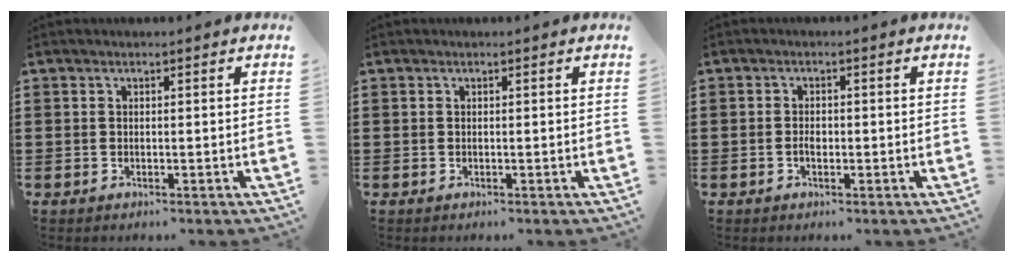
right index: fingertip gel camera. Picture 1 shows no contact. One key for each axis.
{"total": 0.0}
{"total": 1.3, "fx": -0.4, "fy": 0.7, "fz": 1.0, "tx": -0.020, "ty": 0.001, "tz": -0.008}